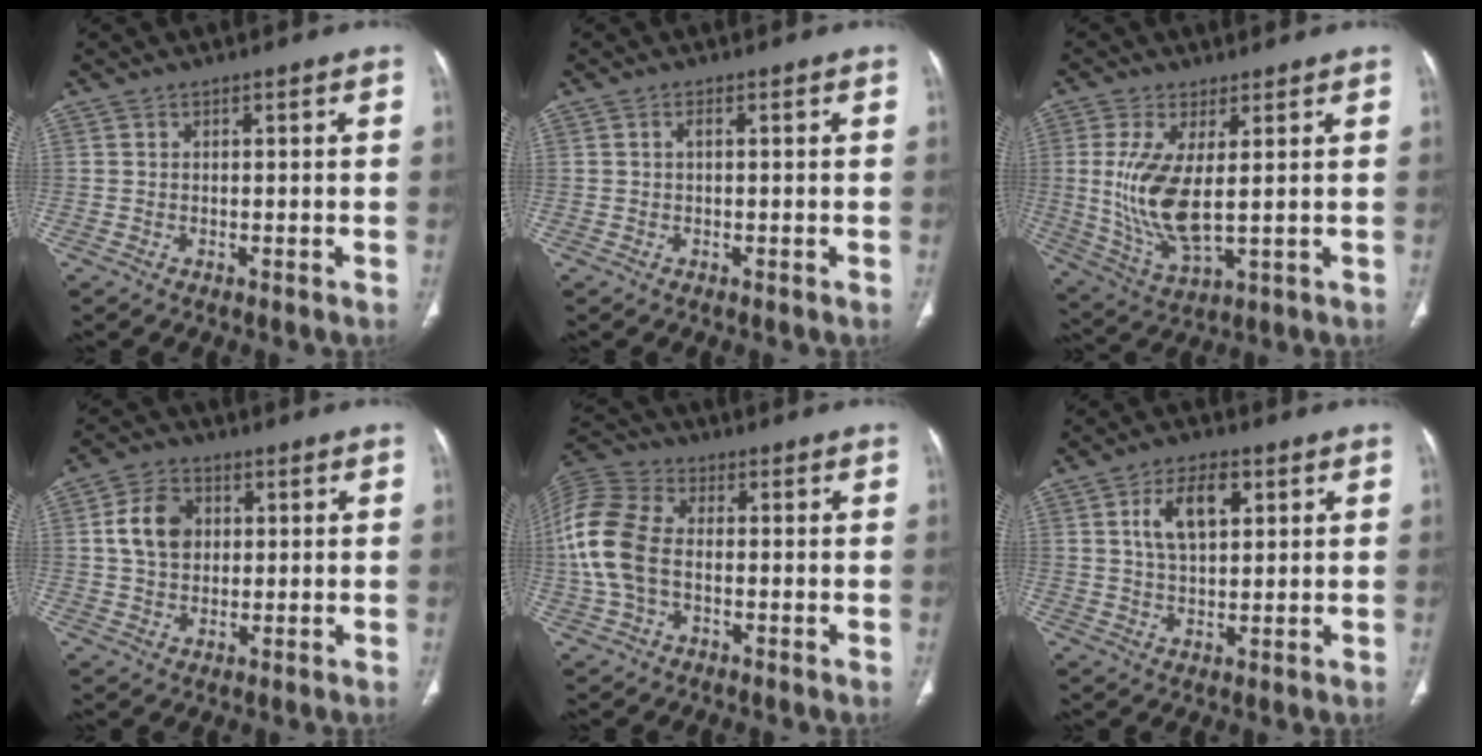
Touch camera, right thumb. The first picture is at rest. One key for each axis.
{"total": 0.8, "fx": 0.1, "fy": 0.3, "fz": 0.7, "tx": -0.017, "ty": 0.001, "tz": -0.001}
{"total": 9.3, "fx": 0.7, "fy": 3.0, "fz": 8.8, "tx": -0.201, "ty": -0.020, "tz": 0.023}
{"total": 8.4, "fx": 1.6, "fy": 6.3, "fz": 5.2, "tx": -0.078, "ty": 0.004, "tz": 0.026}
{"total": 13.2, "fx": -1.2, "fy": 8.6, "fz": 9.9, "tx": -0.225, "ty": 0.030, "tz": -0.028}
{"total": 8.6, "fx": 3.0, "fy": 4.5, "fz": 6.7, "tx": -0.109, "ty": -0.001, "tz": 0.054}